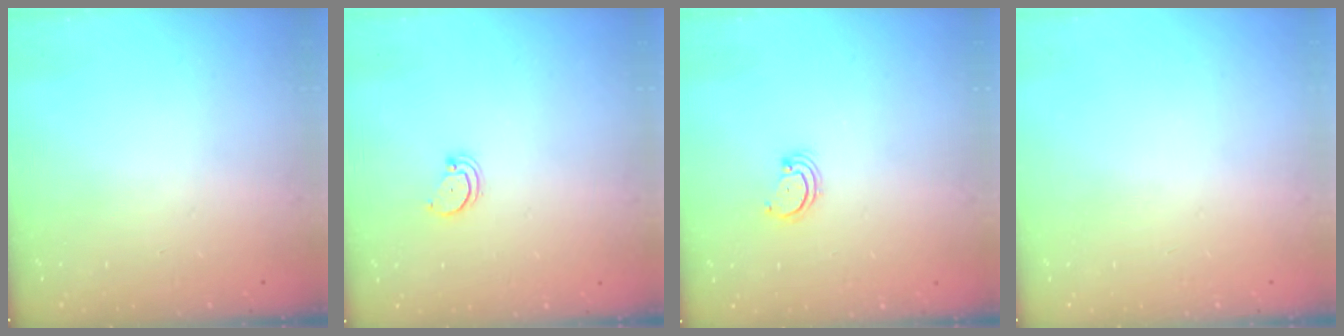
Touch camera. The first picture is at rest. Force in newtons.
{"total": 1.4, "press": 1.3, "slide": 0.1}
{"total": 2.5, "press": 2.5, "slide": 0.3}
{"total": 0.0}